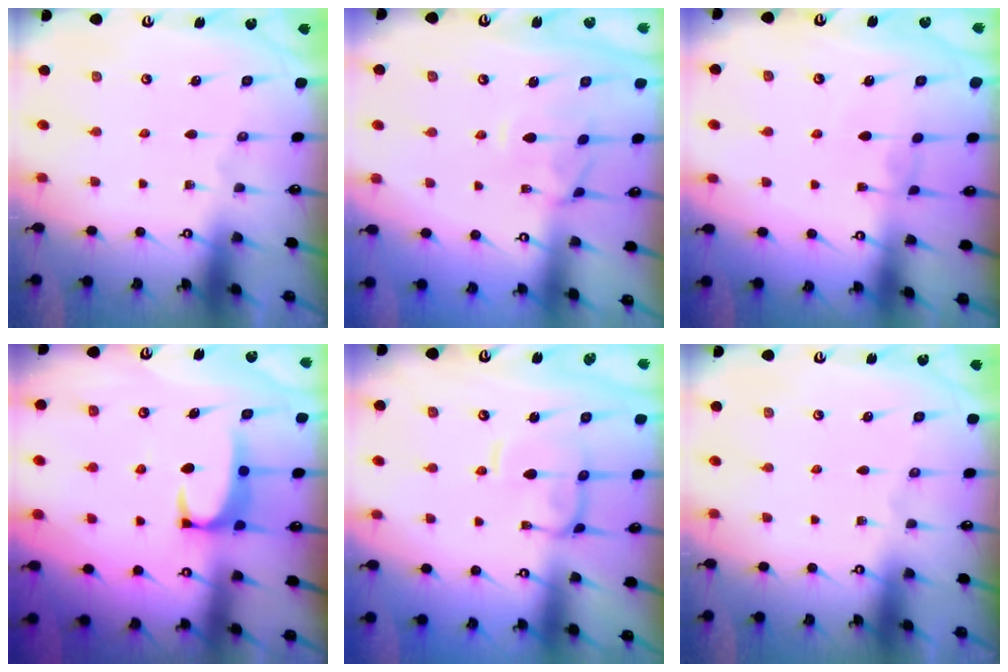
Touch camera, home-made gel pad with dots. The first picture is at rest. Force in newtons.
{"total": 0.6, "press": 0.0, "slide": 0.6}
{"total": 1.4, "press": 1.3, "slide": 0.4}
{"total": 2.0, "press": 2.0, "slide": 0.3}
{"total": 4.2, "press": 4.1, "slide": 0.8}
{"total": 0.0}